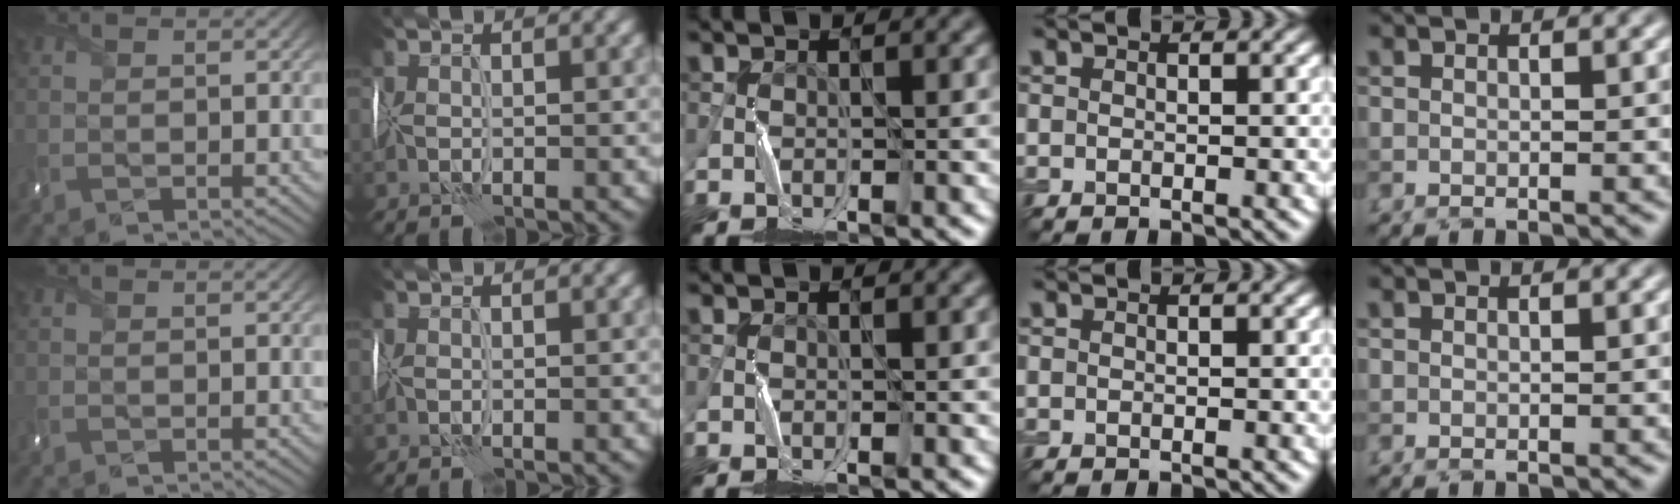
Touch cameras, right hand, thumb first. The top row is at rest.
{}